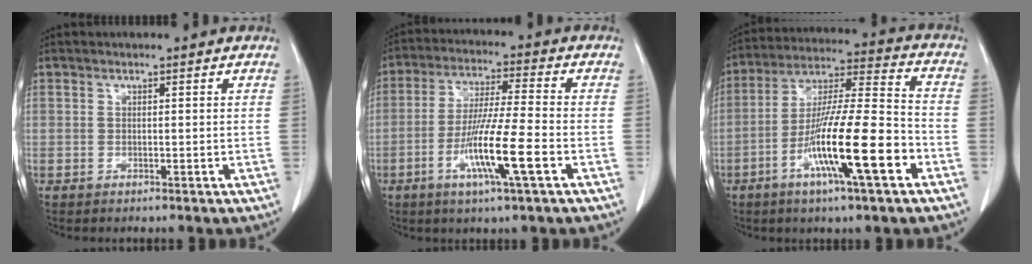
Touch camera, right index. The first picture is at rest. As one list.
[{"total": 11.8, "force": [-4.3, 0.1, 11.0], "torque": [-0.209, -0.014, -0.081]}, {"total": 17.3, "force": [-6.8, 1.3, 15.9], "torque": [-0.288, -0.010, -0.120]}]